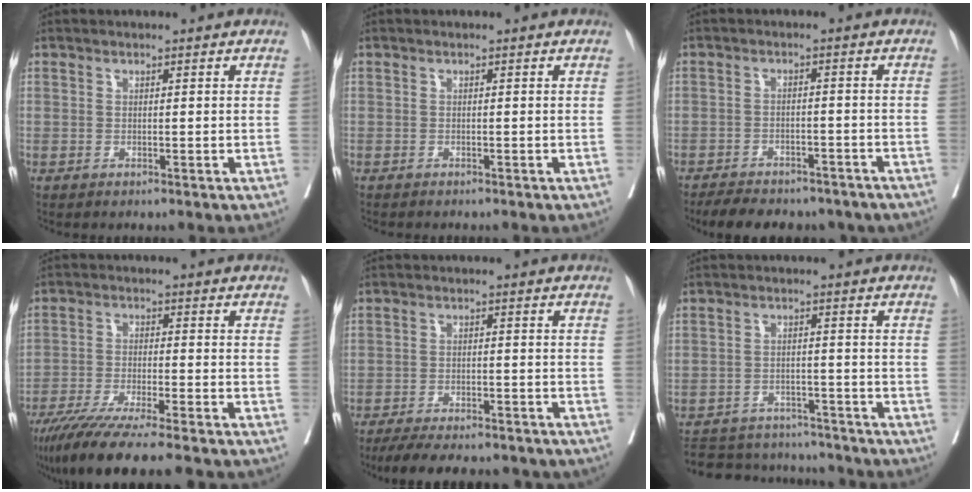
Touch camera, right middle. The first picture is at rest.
{"total": 2.0, "force": [-1.8, 0.3, 0.8], "torque": [-0.017, -0.003, -0.022]}
{"total": 14.2, "force": [-11.9, 5.1, 5.7], "torque": [-0.114, -0.001, -0.150]}
{"total": 14.2, "force": [-11.7, 0.0, 8.1], "torque": [-0.128, -0.044, -0.188]}
{"total": 16.0, "force": [-14.0, 3.5, 6.9], "torque": [-0.131, -0.014, -0.186]}
{"total": 13.8, "force": [-12.8, 4.4, 2.9], "torque": [-0.058, 0.010, -0.172]}